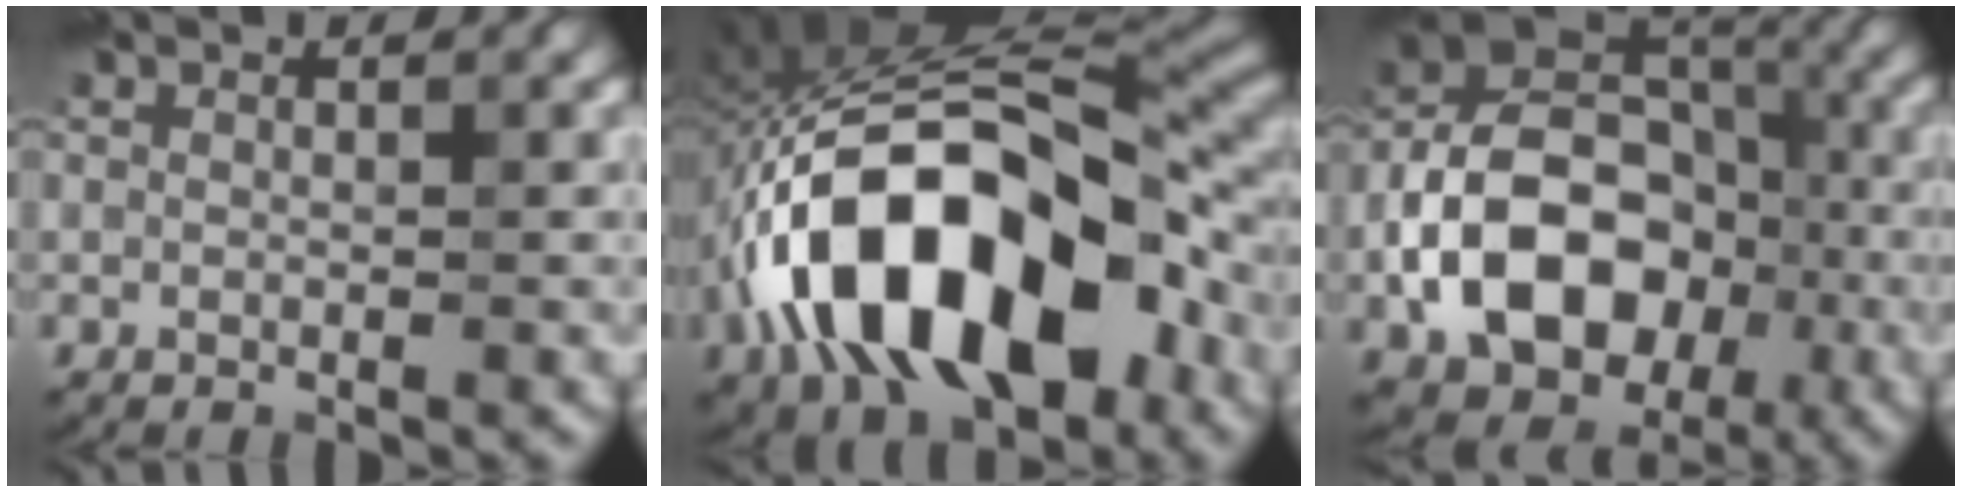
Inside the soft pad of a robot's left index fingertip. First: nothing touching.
{"total": 14.6, "force": [-5.2, 7.6, 11.3], "torque": [-0.188, 0.018, -0.092]}
{"total": 12.1, "force": [-3.4, 8.5, 7.8], "torque": [-0.124, 0.014, -0.069]}